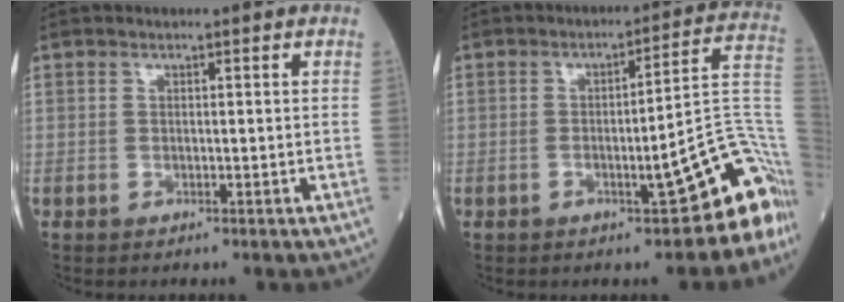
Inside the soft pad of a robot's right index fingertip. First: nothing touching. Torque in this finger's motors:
{"motor_torque": [0.74, -0.94, 0.15, 0.02]}